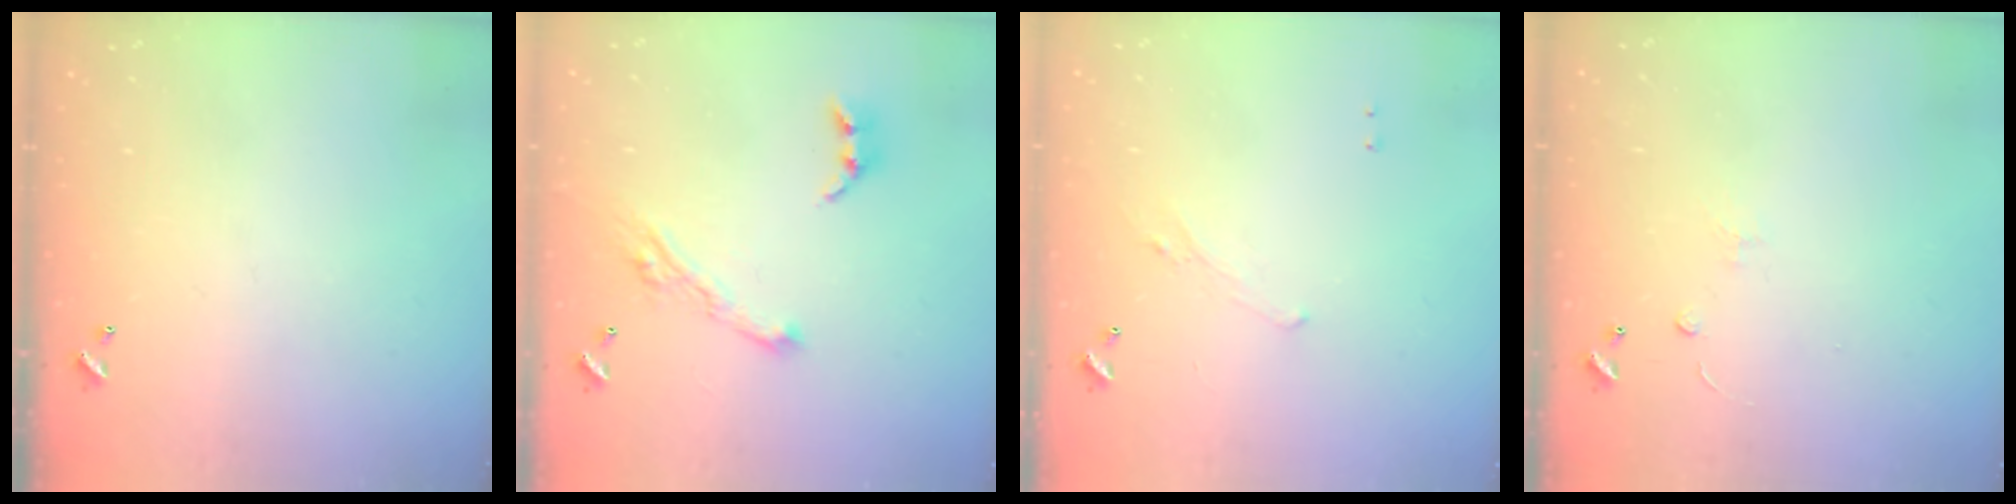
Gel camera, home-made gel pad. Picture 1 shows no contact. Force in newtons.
{"total": 7.8, "press": 7.7, "slide": 0.9}
{"total": 1.2, "press": 0.9, "slide": 0.8}
{"total": 1.6, "press": 1.5, "slide": 0.4}